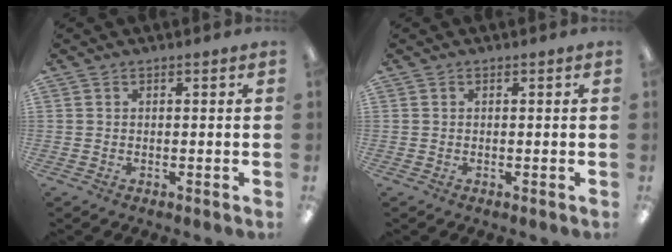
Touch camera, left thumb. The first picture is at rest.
{"total": 0.0}